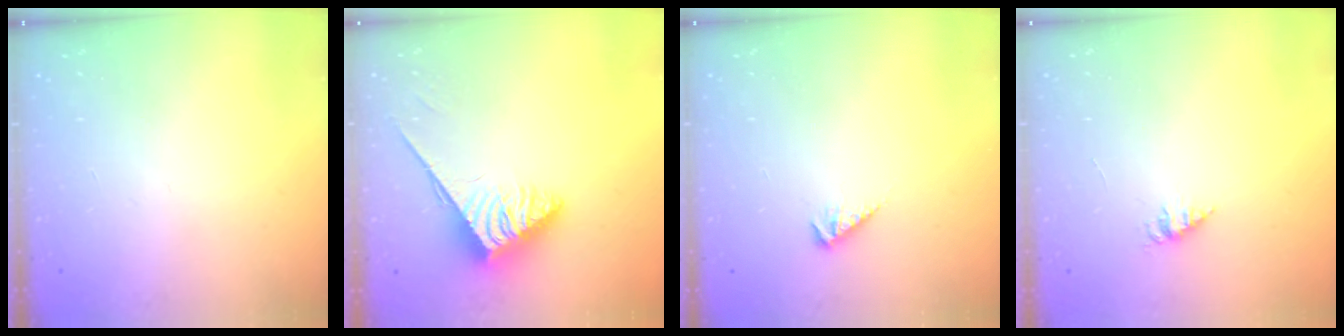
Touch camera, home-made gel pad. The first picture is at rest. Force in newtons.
{"total": 3.7, "press": 3.6, "slide": 0.6}
{"total": 3.5, "press": 3.4, "slide": 0.6}
{"total": 2.1, "press": 2.1, "slide": 0.3}